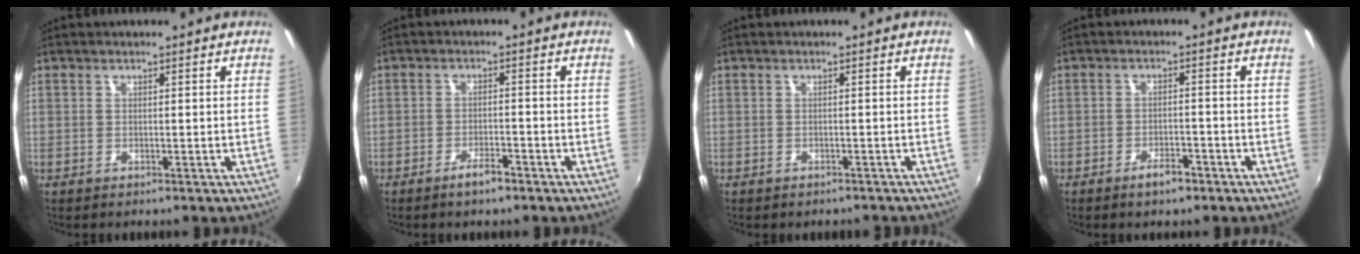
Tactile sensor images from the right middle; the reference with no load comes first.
{"total": 3.3, "force": [-2.5, 0.9, 1.9], "torque": [-0.045, -0.001, -0.044]}
{"total": 2.5, "force": [-2.2, 1.0, 0.8], "torque": [-0.017, -0.012, -0.027]}
{"total": 3.6, "force": [-2.6, 1.4, 2.1], "torque": [-0.045, -0.002, -0.042]}